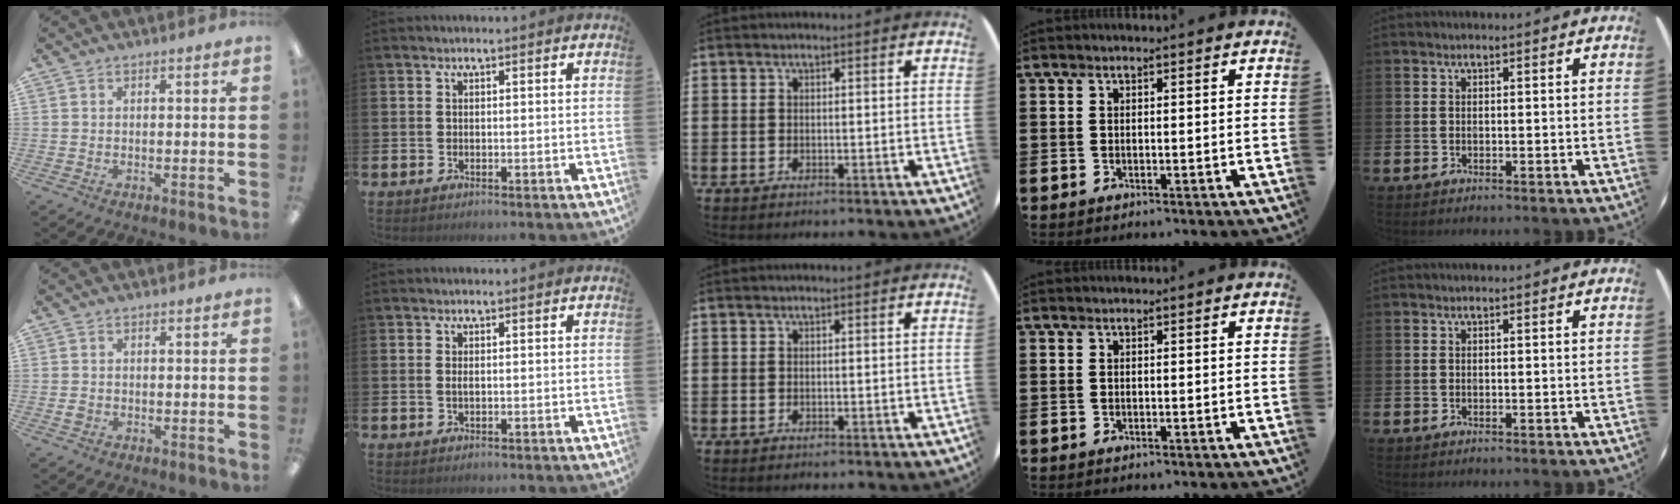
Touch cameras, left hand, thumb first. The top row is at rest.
{"thumb": {"total": 1.2, "force": [-0.1, 1.1, 0.5], "torque": [-0.009, 0.004, -0.004]}, "index": {"total": 0.6, "force": [0.0, 0.2, 0.6], "torque": [-0.005, -0.001, -0.002]}}